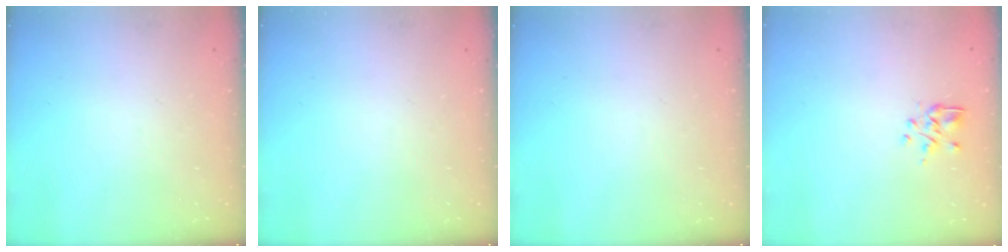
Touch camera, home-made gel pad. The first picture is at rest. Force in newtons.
{"total": 0.0}
{"total": 0.0}
{"total": 2.9, "press": 2.7, "slide": 1.0}